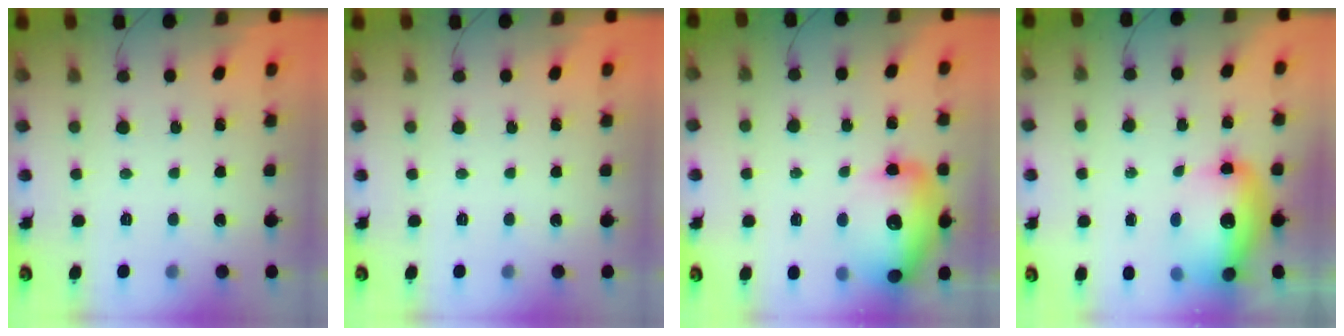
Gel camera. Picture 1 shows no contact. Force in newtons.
{"total": 0.0}
{"total": 17.4, "press": 17.1, "slide": 3.3}
{"total": 14.9, "press": 14.5, "slide": 3.4}